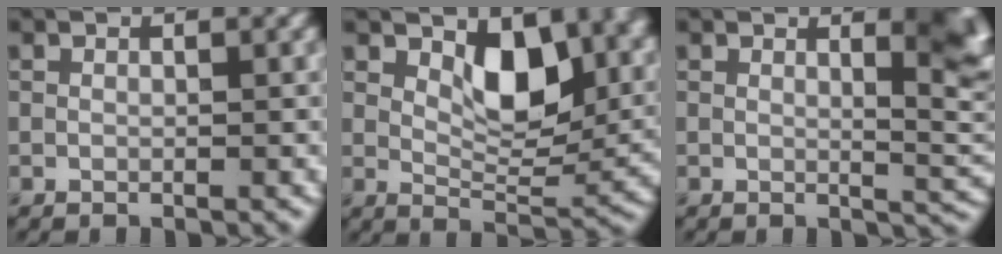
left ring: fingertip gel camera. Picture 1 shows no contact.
{"total": 7.6, "force": [3.1, 4.1, 5.6], "torque": [-0.081, -0.017, 0.049]}
{"total": 5.5, "force": [1.8, 2.0, 4.8], "torque": [-0.032, -0.001, 0.025]}